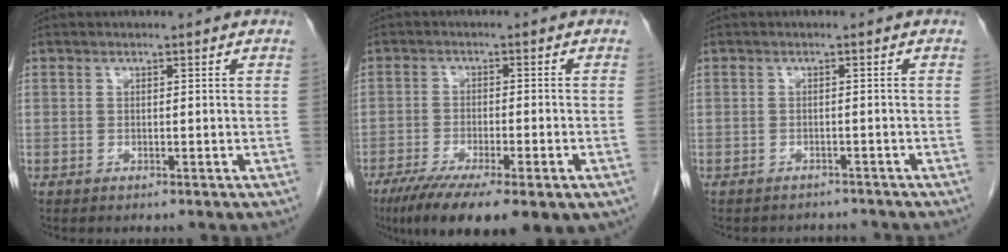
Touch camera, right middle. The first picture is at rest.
{"total": 14.6, "force": [-9.1, 3.6, 10.8], "torque": [-0.159, -0.027, -0.139]}
{"total": 4.2, "force": [-3.9, 1.6, 0.3], "torque": [-0.002, 0.002, -0.048]}